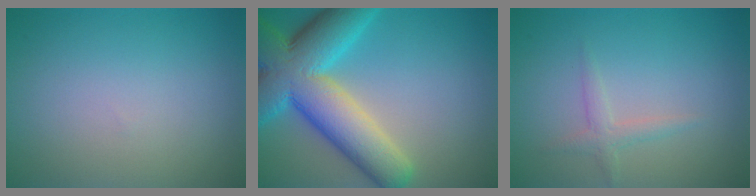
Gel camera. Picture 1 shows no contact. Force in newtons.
{"total": 12.0, "press": 11.9, "slide": 0.7}
{"total": 1.5, "press": 1.5, "slide": 0.0}